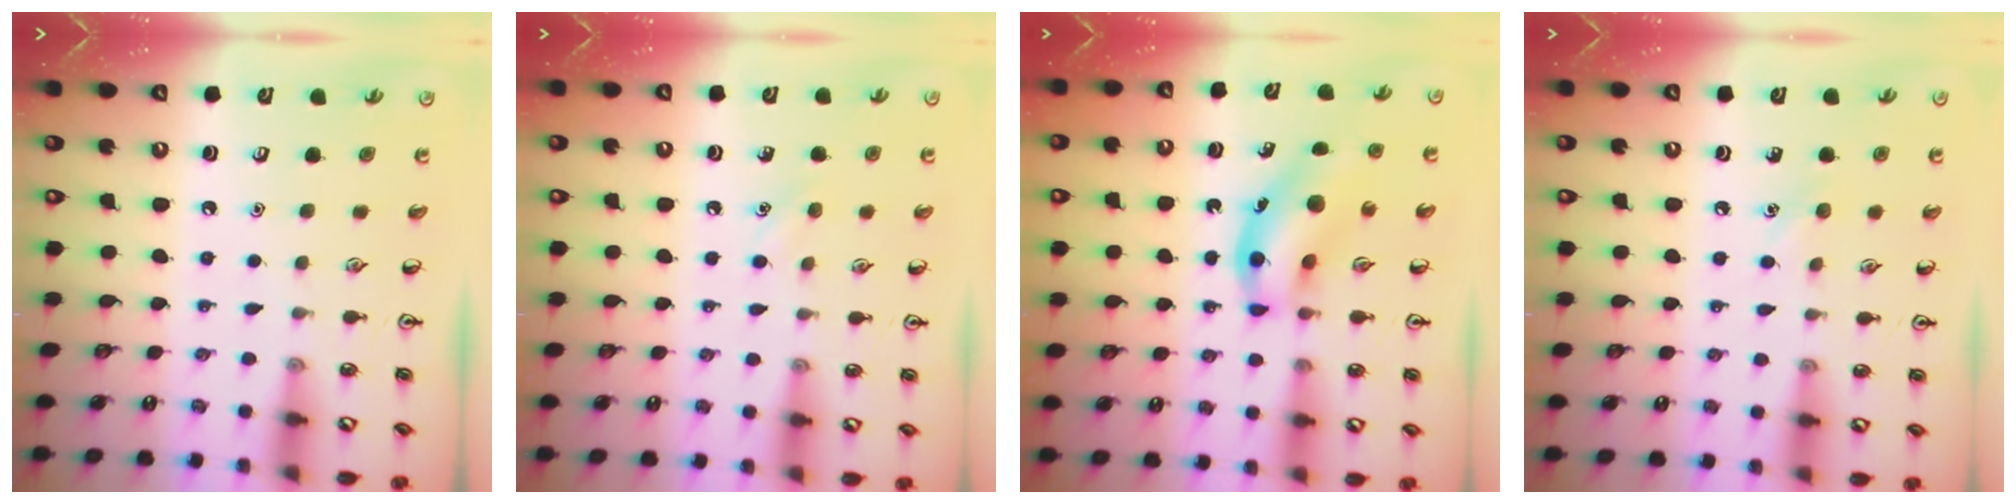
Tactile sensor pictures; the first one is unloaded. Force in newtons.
{"total": 5.9, "press": 5.6, "slide": 1.8}
{"total": 11.3, "press": 10.9, "slide": 3.0}
{"total": 5.0, "press": 4.7, "slide": 1.5}